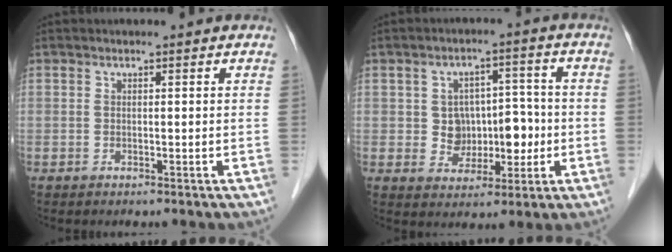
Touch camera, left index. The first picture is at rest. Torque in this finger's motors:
{"motor_torque": [0.07, 0.00, 0.13, 0.06]}